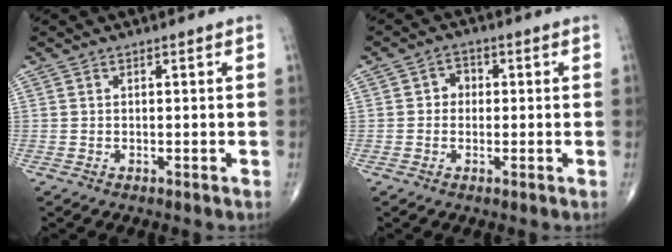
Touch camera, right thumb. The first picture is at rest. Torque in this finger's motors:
{"motor_torque": [-0.11, -0.11, 0.14, 0.39, 0.07]}